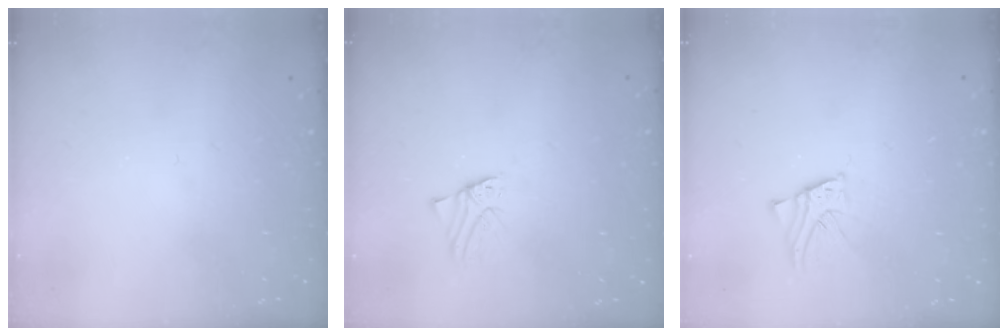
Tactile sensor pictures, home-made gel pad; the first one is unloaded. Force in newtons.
{"total": 1.2, "press": 1.2, "slide": 0.1}
{"total": 2.5, "press": 2.5, "slide": 0.2}